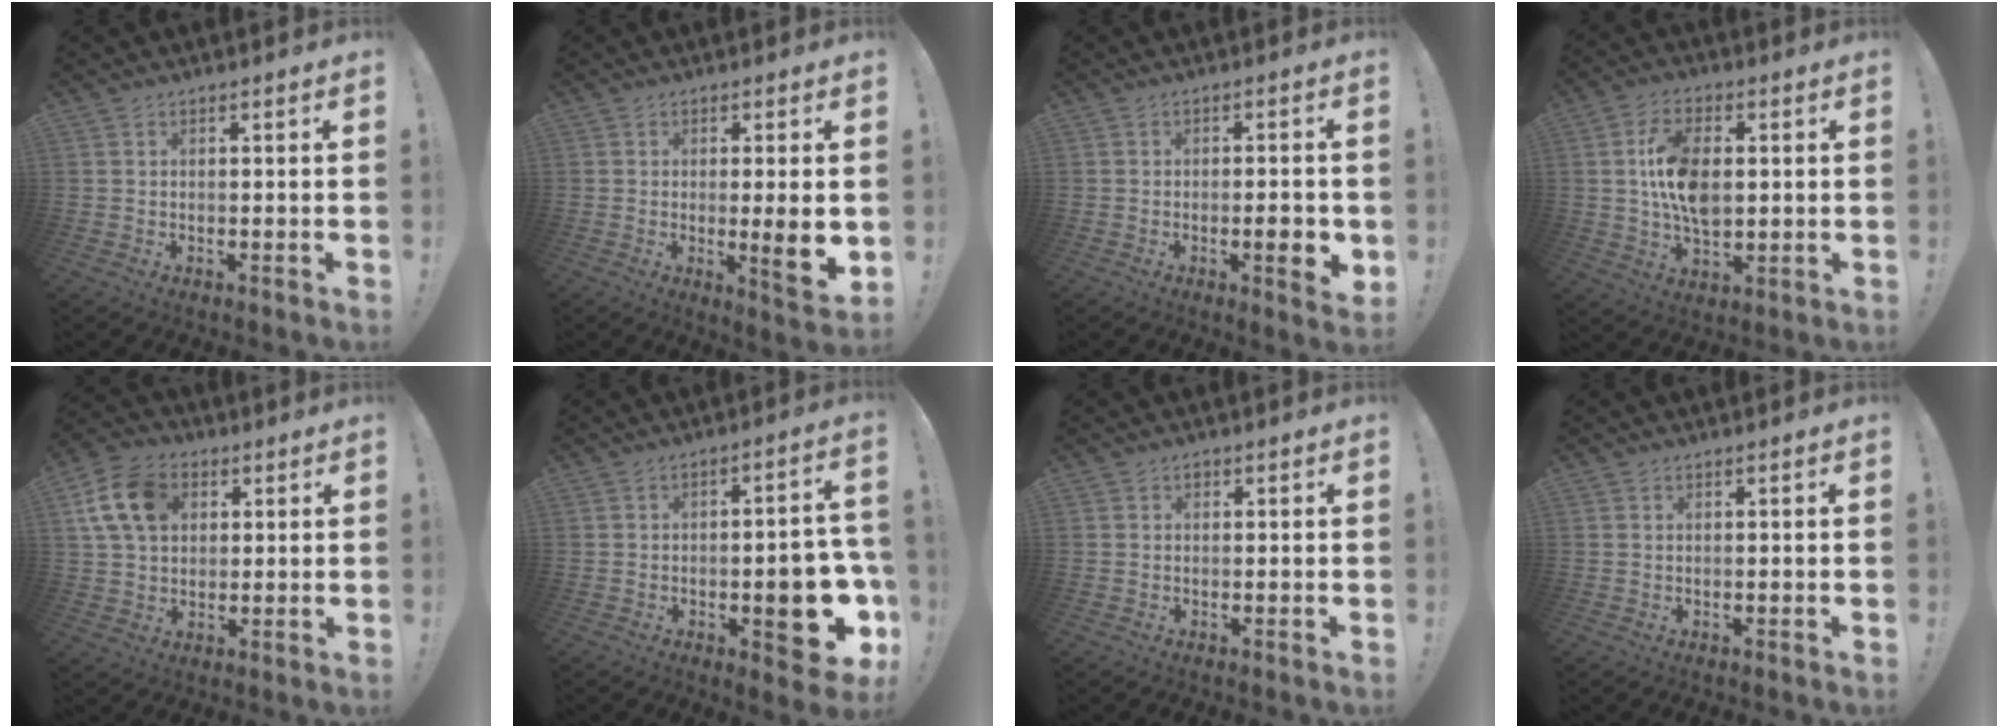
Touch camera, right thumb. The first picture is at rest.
{"total": 8.5, "force": [-0.6, 0.8, 8.4], "torque": [-0.110, -0.014, -0.010]}
{"total": 5.7, "force": [-1.5, 1.0, 5.4], "torque": [-0.071, -0.004, -0.023]}
{"total": 12.8, "force": [1.2, 7.7, 10.2], "torque": [-0.178, 0.000, 0.019]}
{"total": 13.6, "force": [4.5, 10.1, 8.0], "torque": [-0.145, -0.004, 0.089]}
{"total": 15.4, "force": [-4.2, 5.7, 13.7], "torque": [-0.151, 0.007, -0.054]}
{"total": 0.6, "force": [0.0, 0.5, 0.2], "torque": [0.002, 0.000, -0.001]}
{"total": 0.0}